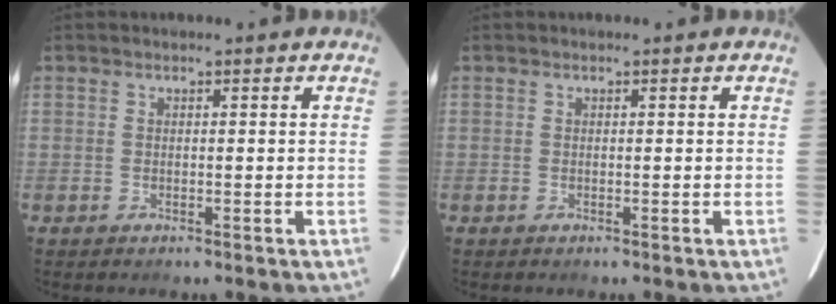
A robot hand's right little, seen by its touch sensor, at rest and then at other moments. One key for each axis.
{"total": 0.0}